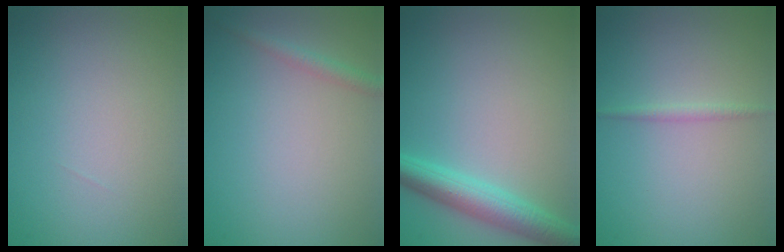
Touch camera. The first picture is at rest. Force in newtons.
{"total": 1.3, "press": 1.3, "slide": 0.0}
{"total": 4.3, "press": 4.3, "slide": 0.1}
{"total": 0.9, "press": 0.9, "slide": 0.0}